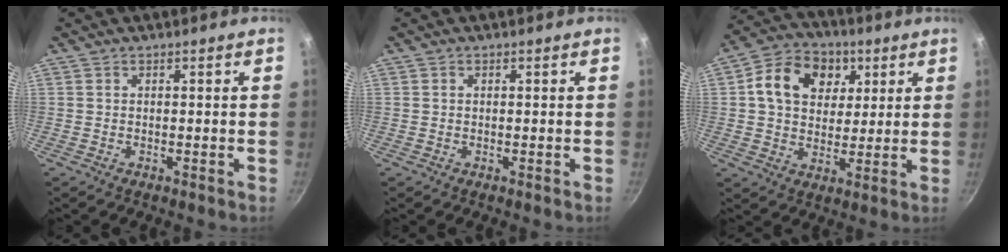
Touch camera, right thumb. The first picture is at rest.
{"total": 0.0}
{"total": 14.0, "force": [4.4, 10.9, 7.8], "torque": [-0.110, 0.004, 0.061]}